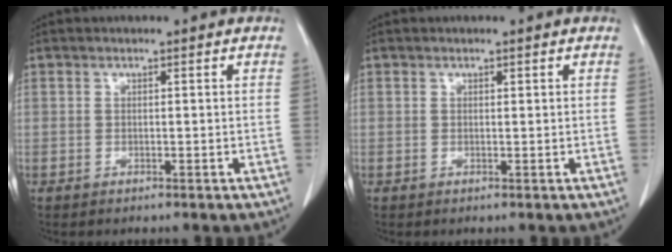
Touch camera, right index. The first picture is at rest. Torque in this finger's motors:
{"motor_torque": [-0.28, 0.15, 0.00, -0.01]}